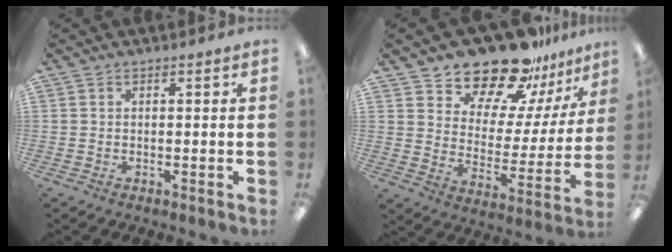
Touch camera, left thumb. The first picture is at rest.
{"total": 18.7, "force": [16.4, 7.2, 5.4], "torque": [-0.098, -0.135, 0.292]}